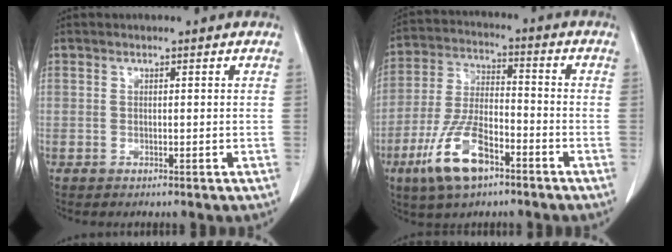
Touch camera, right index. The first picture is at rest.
{"total": 11.8, "force": [-6.4, 4.3, 8.9], "torque": [-0.193, -0.002, -0.117]}